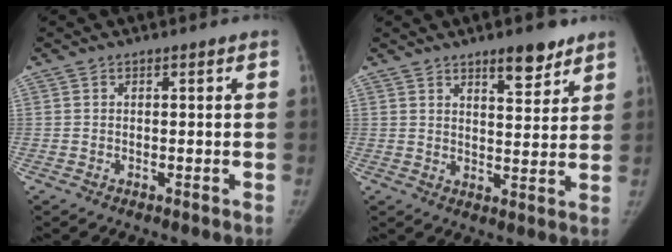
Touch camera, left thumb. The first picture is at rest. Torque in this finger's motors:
{"motor_torque": [0.54, -0.09, 0.60, -0.96, 0.19]}